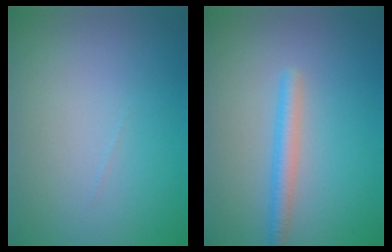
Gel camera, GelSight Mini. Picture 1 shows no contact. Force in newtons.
{"total": 2.3, "press": 2.3, "slide": 0.1}